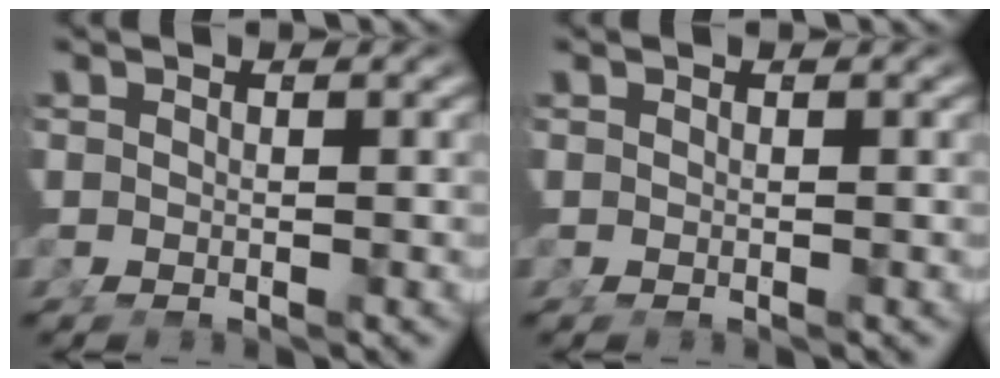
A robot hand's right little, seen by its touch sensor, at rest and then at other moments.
{"total": 0.0}